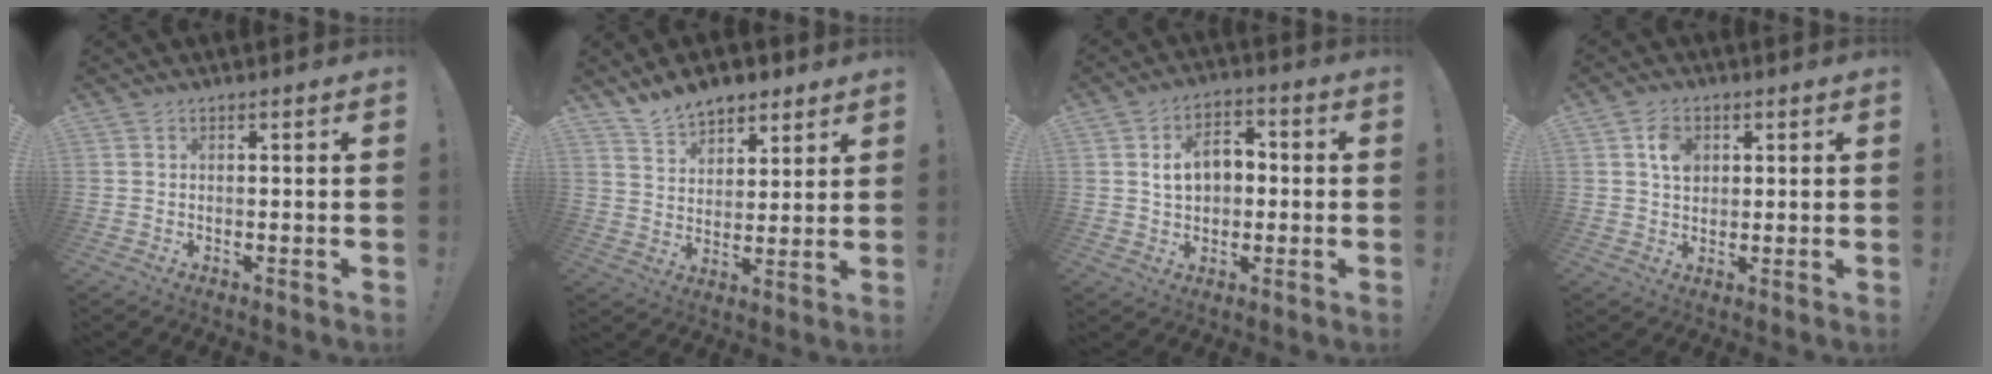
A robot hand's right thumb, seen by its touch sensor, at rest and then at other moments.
{"total": 9.4, "force": [7.7, 4.8, 2.4], "torque": [-0.041, -0.050, 0.149]}
{"total": 9.6, "force": [1.4, 7.1, 6.3], "torque": [-0.091, 0.009, 0.028]}
{"total": 6.2, "force": [2.0, 4.7, 3.5], "torque": [-0.051, 0.003, 0.036]}